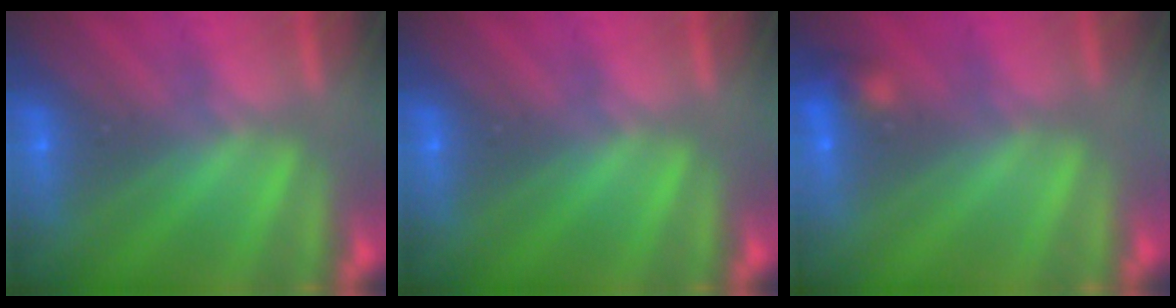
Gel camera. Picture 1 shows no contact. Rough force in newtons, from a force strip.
{"total": 0.0}
{"total": 3.1}